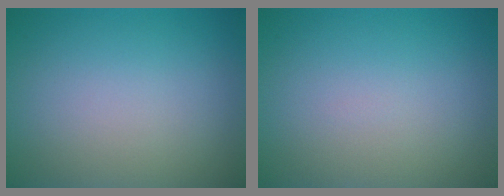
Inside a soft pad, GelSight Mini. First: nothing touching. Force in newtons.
{"total": 0.0}